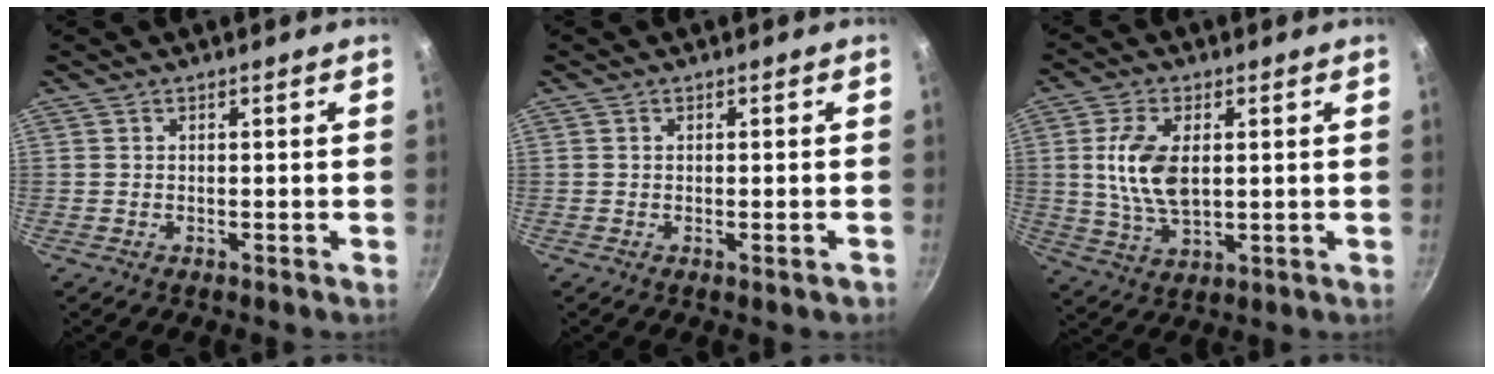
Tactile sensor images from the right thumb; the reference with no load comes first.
{"total": 1.4, "force": [-0.7, 0.2, 1.2], "torque": [-0.019, 0.002, -0.012]}
{"total": 10.5, "force": [1.5, 5.8, 8.7], "torque": [-0.166, -0.005, 0.031]}